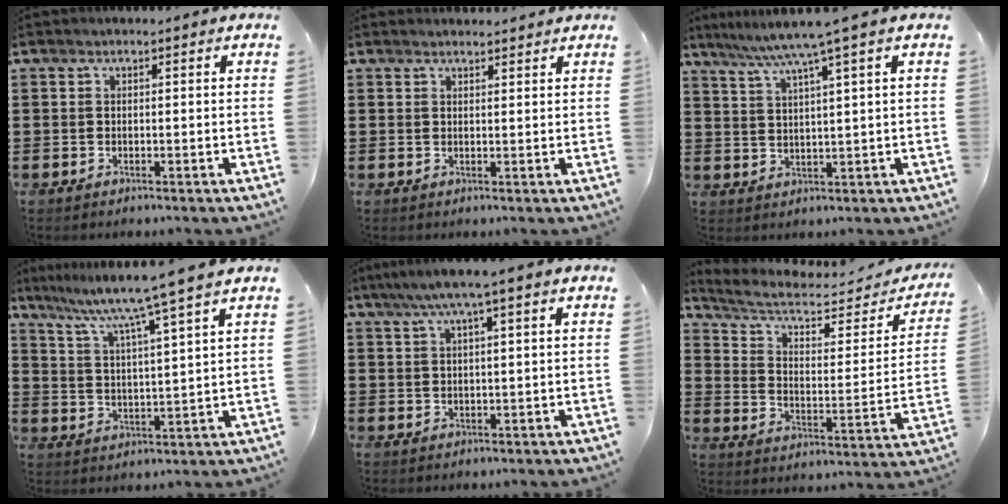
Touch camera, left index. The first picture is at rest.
{"total": 1.3, "force": [1.3, 0.2, 0.1], "torque": [-0.004, 0.001, 0.025]}
{"total": 5.5, "force": [3.5, -0.9, 4.1], "torque": [-0.089, -0.014, 0.055]}
{"total": 7.7, "force": [6.3, -1.6, 4.1], "torque": [-0.105, -0.044, 0.097]}
{"total": 4.3, "force": [2.5, -0.2, 3.4], "torque": [-0.073, 0.001, 0.040]}
{"total": 5.8, "force": [4.6, 1.8, 3.0], "torque": [-0.084, -0.030, 0.074]}